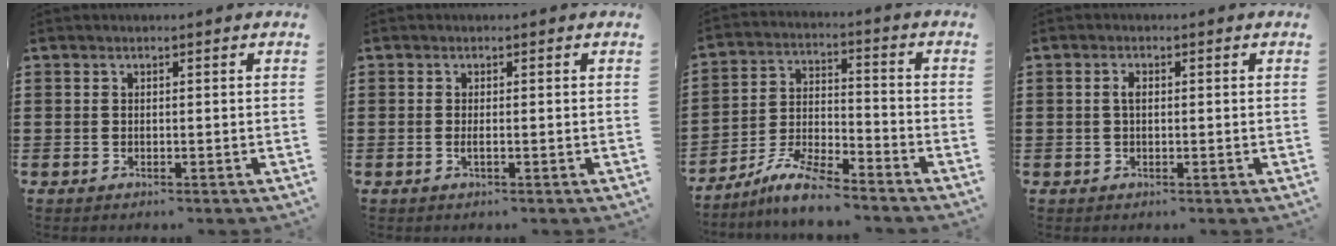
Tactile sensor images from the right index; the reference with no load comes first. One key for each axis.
{"total": 0.9, "fx": -0.2, "fy": 0.0, "fz": 0.9, "tx": -0.016, "ty": -0.003, "tz": -0.003}
{"total": 7.3, "fx": -6.6, "fy": 0.9, "fz": 3.0, "tx": -0.073, "ty": 0.003, "tz": -0.130}
{"total": 1.6, "fx": 0.2, "fy": 0.8, "fz": 1.4, "tx": -0.029, "ty": 0.004, "tz": 0.001}